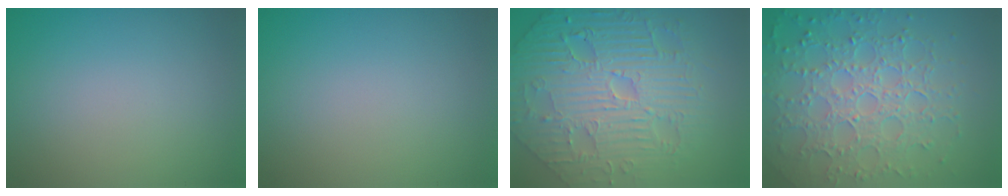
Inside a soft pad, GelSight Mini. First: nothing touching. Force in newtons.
{"total": 0.0}
{"total": 8.9, "press": 6.8, "slide": 5.7}
{"total": 7.6, "press": 5.6, "slide": 5.1}